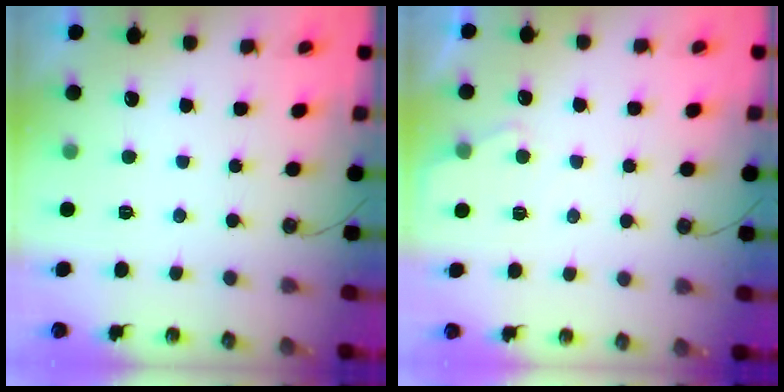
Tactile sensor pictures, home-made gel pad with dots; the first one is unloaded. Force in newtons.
{"total": 3.9, "press": 3.9, "slide": 0.4}